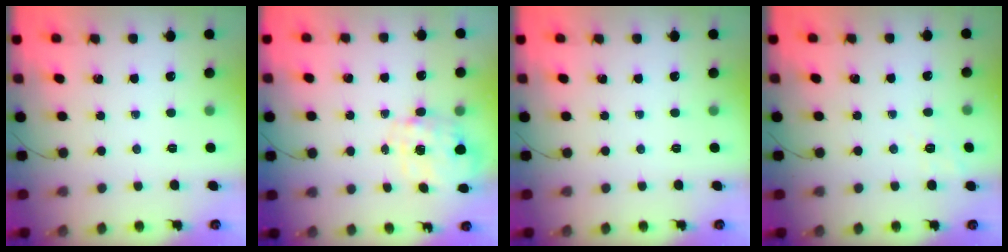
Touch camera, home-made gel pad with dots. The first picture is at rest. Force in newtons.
{"total": 2.7, "press": 2.6, "slide": 0.8}
{"total": 0.0}
{"total": 2.1, "press": 0.6, "slide": 2.0}